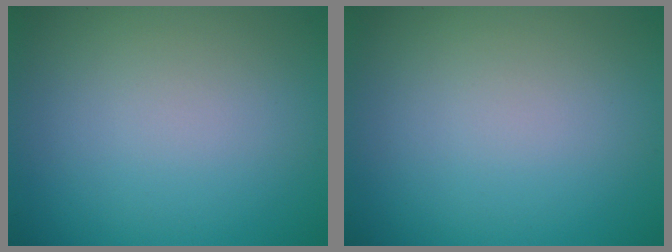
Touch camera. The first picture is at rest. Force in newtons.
{"total": 0.0}